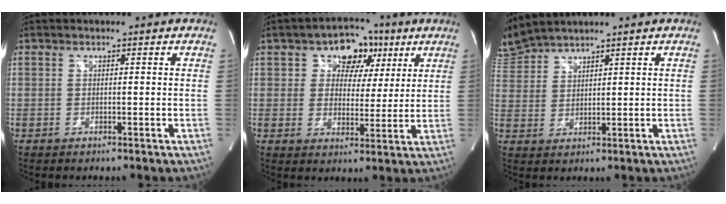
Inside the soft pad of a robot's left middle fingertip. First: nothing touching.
{"total": 8.1, "force": [3.7, 5.9, 4.0], "torque": [-0.045, 0.020, 0.054]}
{"total": 5.4, "force": [5.3, -0.2, 0.6], "torque": [-0.033, 0.014, 0.118]}